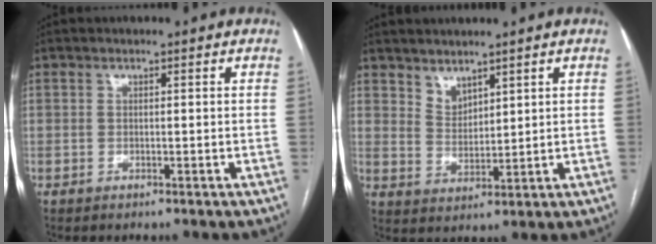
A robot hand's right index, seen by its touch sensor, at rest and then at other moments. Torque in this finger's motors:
{"motor_torque": [-0.07, 0.11, 0.01, 0.02]}